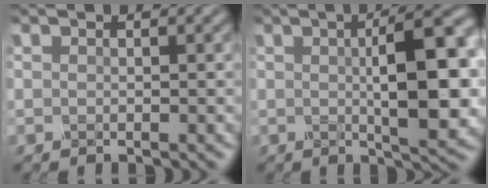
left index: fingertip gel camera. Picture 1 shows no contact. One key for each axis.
{"total": 9.8, "fx": 0.9, "fy": 2.6, "fz": 9.4, "tx": -0.118, "ty": 0.008, "tz": 0.012}